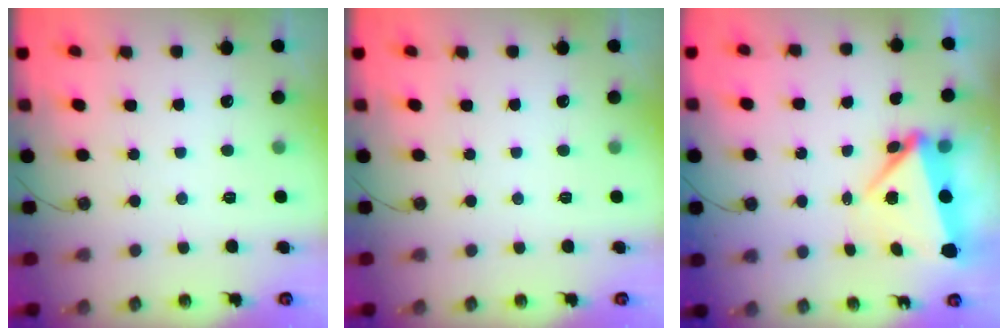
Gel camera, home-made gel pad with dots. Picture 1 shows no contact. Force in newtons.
{"total": 0.0}
{"total": 5.4, "press": 5.0, "slide": 1.9}